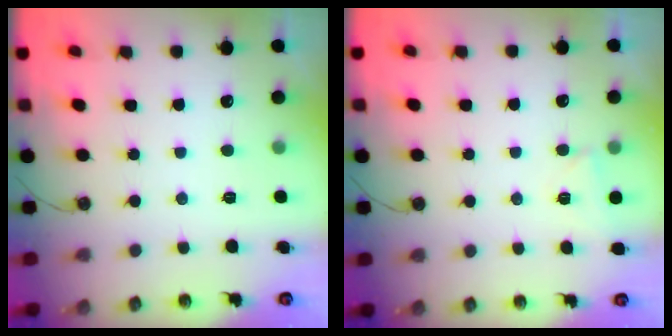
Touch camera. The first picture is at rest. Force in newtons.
{"total": 2.8, "press": 2.7, "slide": 0.6}